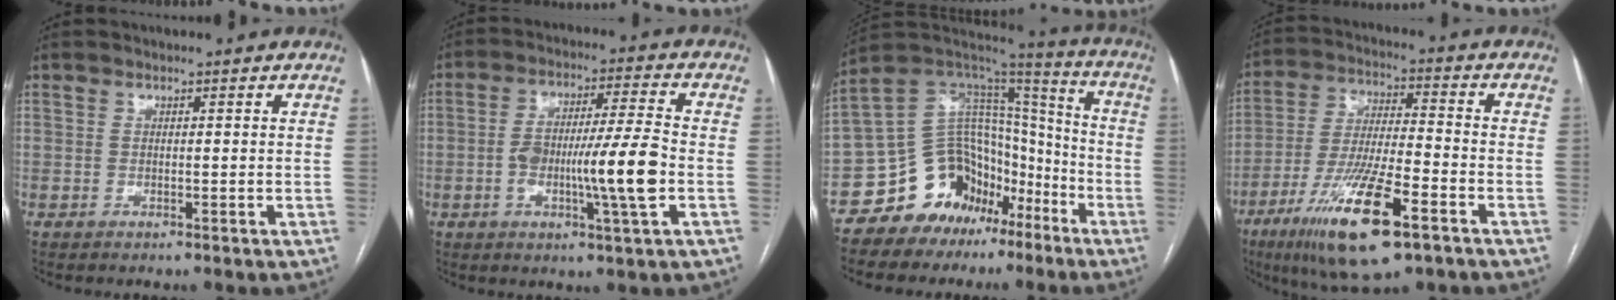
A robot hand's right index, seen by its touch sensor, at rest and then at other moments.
{"total": 11.4, "force": [-2.4, 0.3, 11.1], "torque": [-0.196, 0.005, -0.044]}
{"total": 15.7, "force": [-9.6, 11.0, 5.8], "torque": [-0.096, 0.096, -0.156]}
{"total": 16.7, "force": [-8.9, 3.0, 13.8], "torque": [-0.280, -0.031, -0.154]}